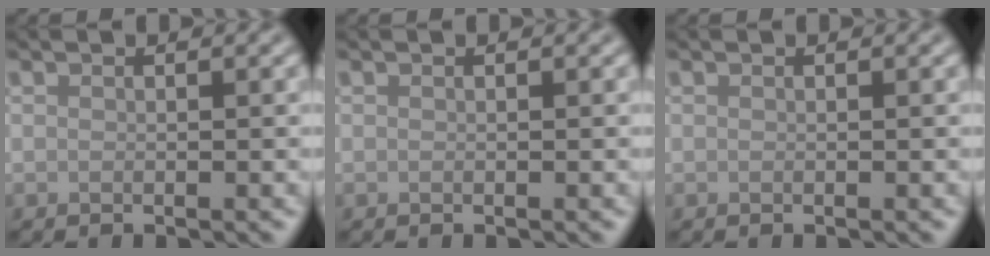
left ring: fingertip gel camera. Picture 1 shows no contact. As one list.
[{"total": 0.0}, {"total": 0.0}]